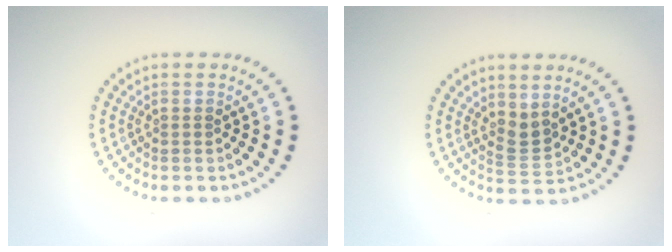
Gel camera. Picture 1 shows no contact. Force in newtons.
{"total": 1.9, "press": 1.4, "slide": 1.4}